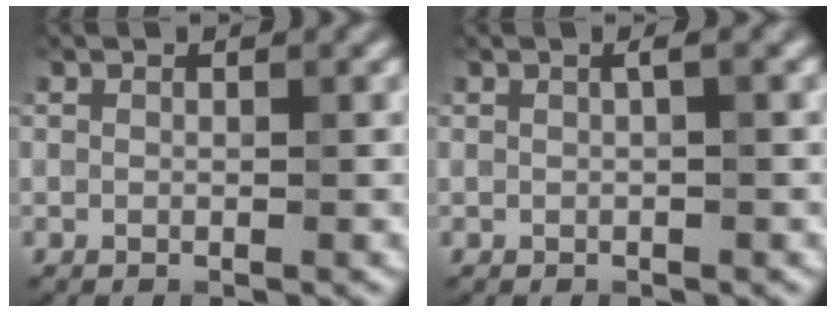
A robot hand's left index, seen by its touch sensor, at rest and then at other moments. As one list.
[{"total": 1.2, "force": [0.3, 0.3, 1.1], "torque": [-0.015, 0.009, 0.000]}]